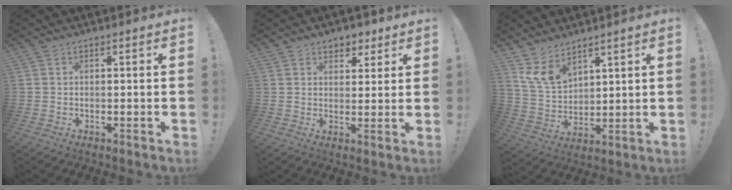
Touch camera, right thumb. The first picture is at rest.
{"total": 5.2, "force": [3.2, 3.9, 1.1], "torque": [0.007, -0.022, 0.056]}
{"total": 9.6, "force": [7.0, 5.2, 4.1], "torque": [-0.088, -0.039, 0.142]}